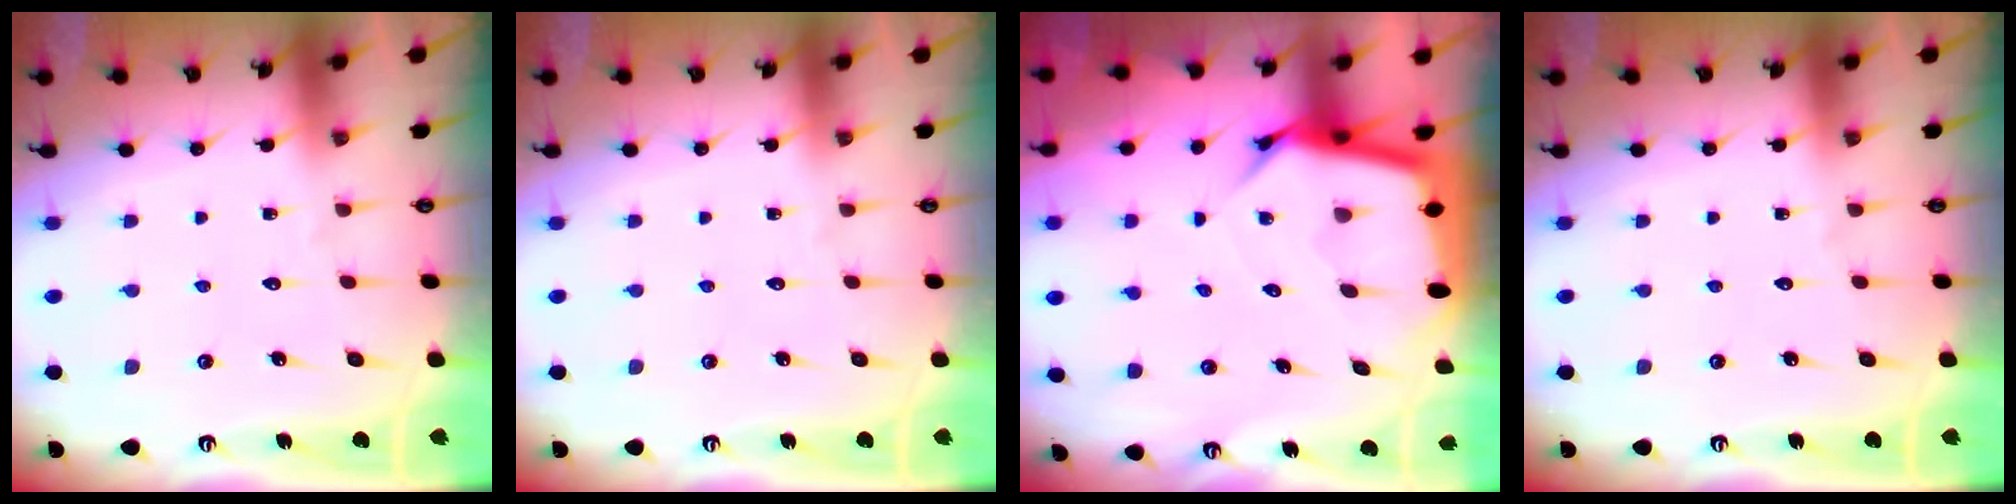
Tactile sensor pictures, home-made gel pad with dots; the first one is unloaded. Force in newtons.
{"total": 0.0}
{"total": 7.8, "press": 7.8, "slide": 0.6}
{"total": 0.0}